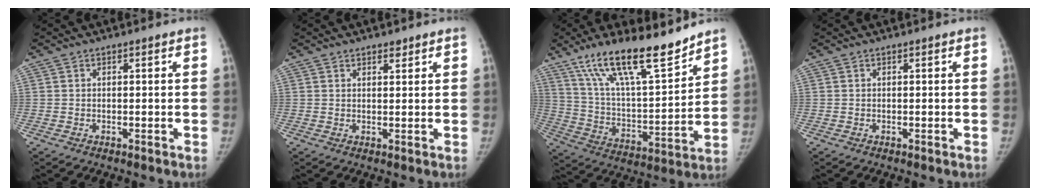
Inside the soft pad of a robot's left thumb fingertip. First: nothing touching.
{"total": 1.7, "force": [1.3, 0.7, 0.7], "torque": [-0.002, -0.008, 0.018]}
{"total": 20.0, "force": [14.9, 4.8, 12.5], "torque": [-0.188, -0.078, 0.266]}
{"total": 0.0}